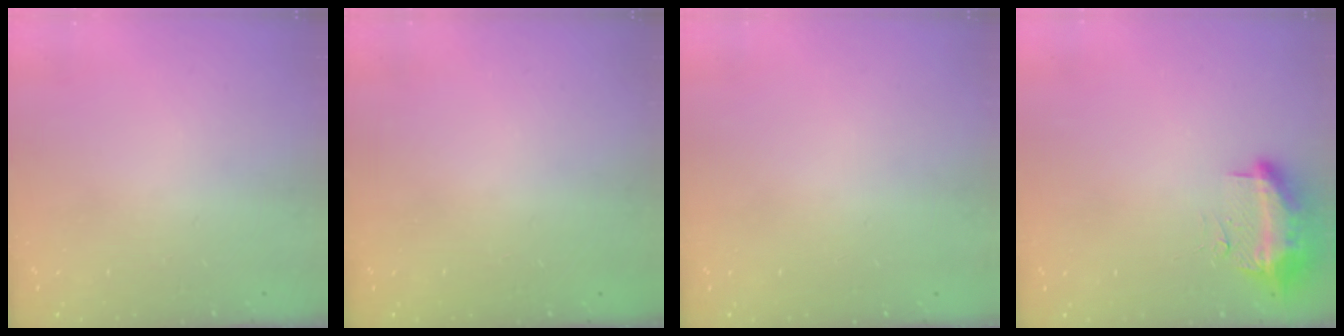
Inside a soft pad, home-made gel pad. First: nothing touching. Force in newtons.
{"total": 0.0}
{"total": 13.0, "press": 3.6, "slide": 12.5}
{"total": 19.1, "press": 13.0, "slide": 14.0}